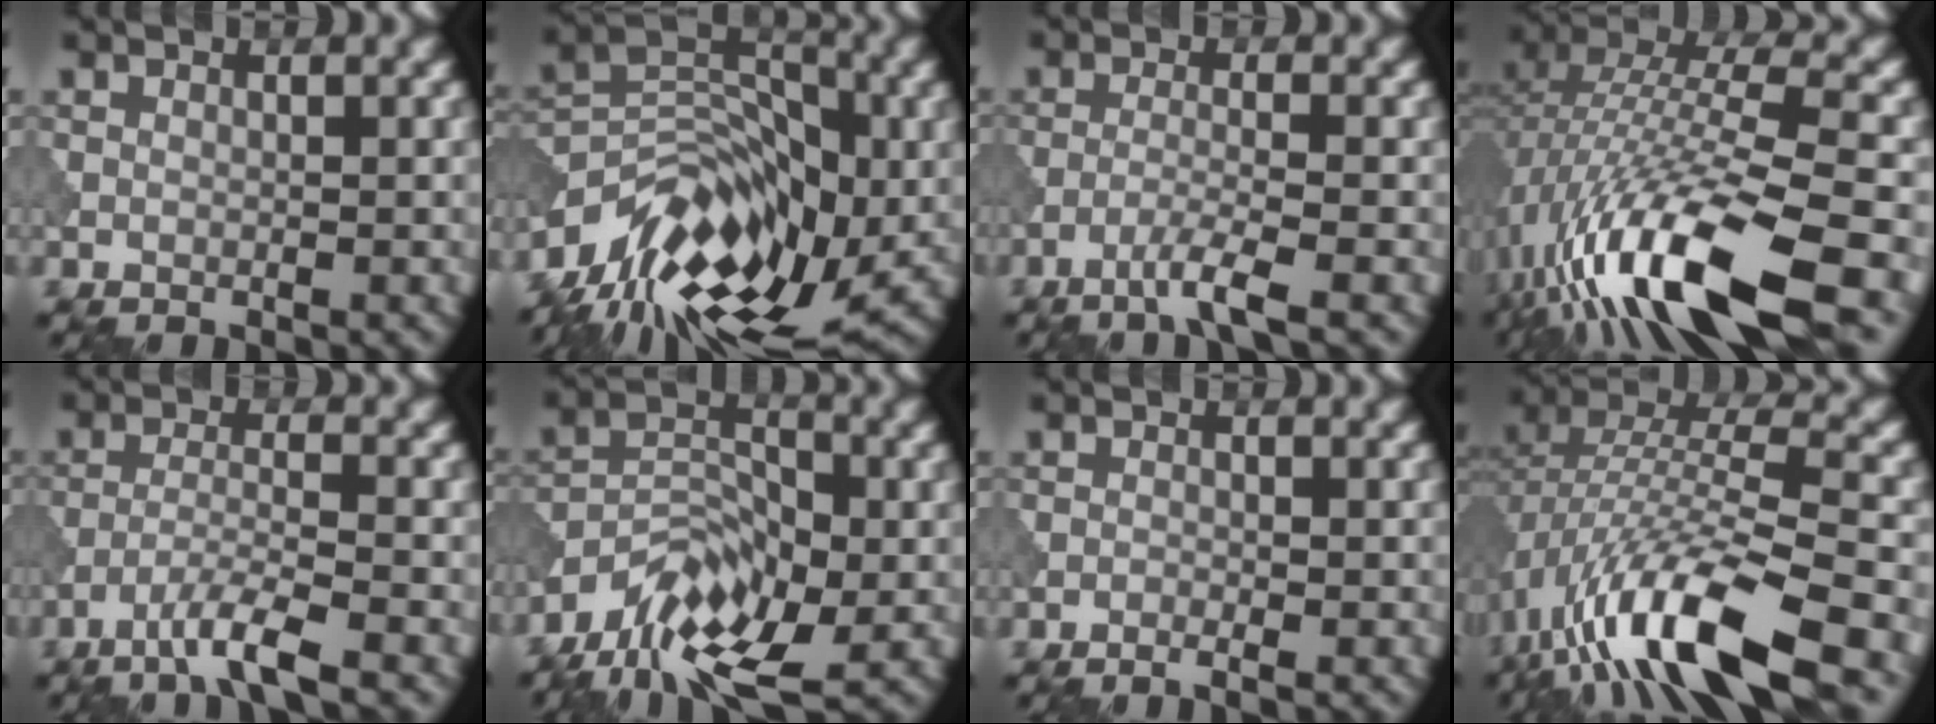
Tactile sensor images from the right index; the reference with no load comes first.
{"total": 12.0, "force": [-6.1, 6.7, 7.8], "torque": [-0.131, 0.013, -0.108]}
{"total": 3.1, "force": [-1.9, 0.0, 2.4], "torque": [-0.043, 0.005, -0.051]}
{"total": 15.1, "force": [-7.3, 4.4, 12.5], "torque": [-0.258, 0.010, -0.127]}
{"total": 4.3, "force": [-2.9, 0.3, 3.2], "torque": [-0.061, 0.003, -0.067]}
{"total": 8.1, "force": [-5.5, 3.6, 4.8], "torque": [-0.076, -0.002, -0.110]}
{"total": 0.8, "force": [-0.6, 0.1, 0.6], "torque": [-0.011, -0.002, -0.012]}
{"total": 13.5, "force": [-6.7, 4.2, 10.9], "torque": [-0.213, 0.005, -0.123]}